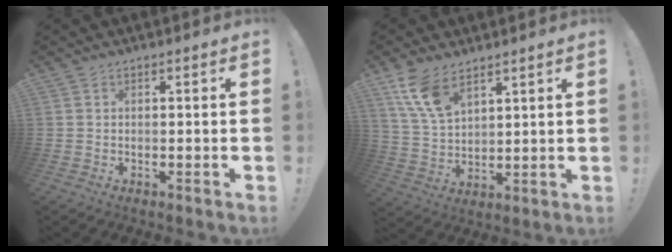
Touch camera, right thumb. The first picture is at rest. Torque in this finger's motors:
{"motor_torque": [0.16, 0.19, 0.63, 0.54, 0.05]}